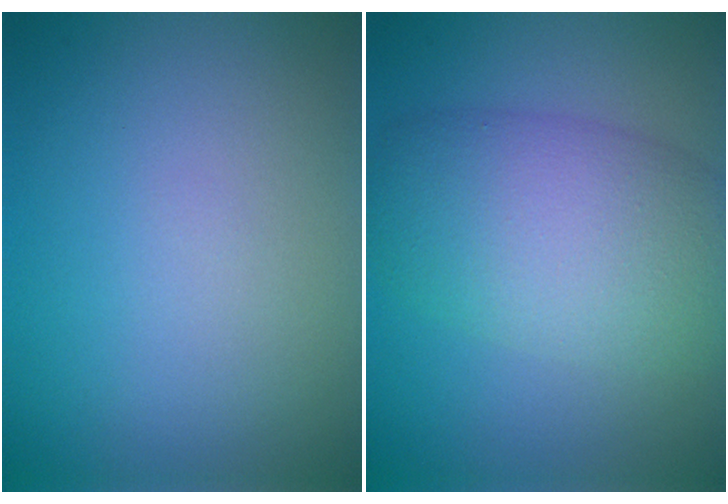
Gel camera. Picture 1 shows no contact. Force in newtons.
{"total": 8.0, "press": 8.0, "slide": 0.4}